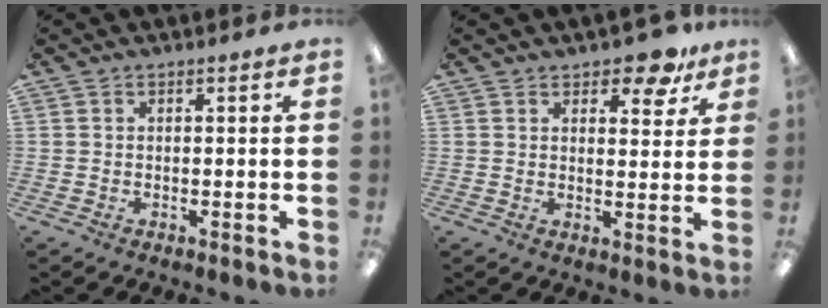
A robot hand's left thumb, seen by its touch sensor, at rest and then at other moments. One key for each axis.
{"total": 7.5, "fx": 5.7, "fy": 3.2, "fz": 3.8, "tx": -0.031, "ty": -0.035, "tz": 0.094}